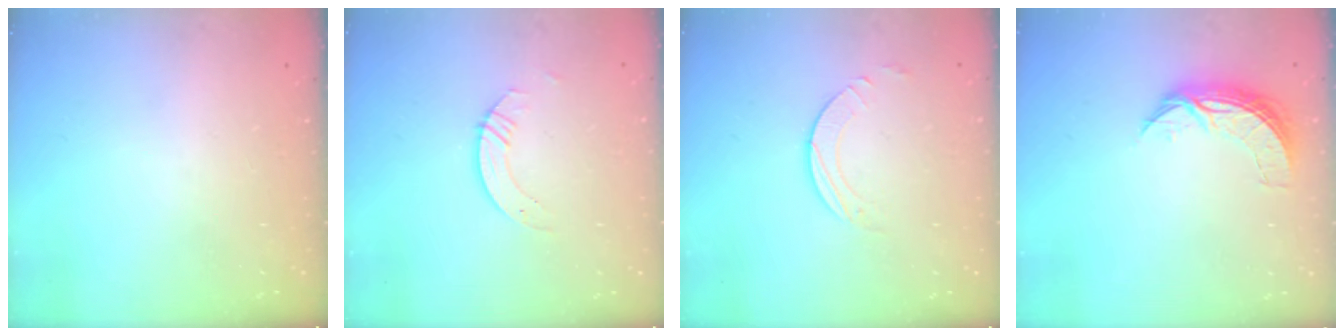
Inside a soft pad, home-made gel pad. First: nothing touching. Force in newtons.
{"total": 3.5, "press": 3.5, "slide": 0.4}
{"total": 2.7, "press": 2.7, "slide": 0.2}
{"total": 7.3, "press": 7.3, "slide": 0.2}